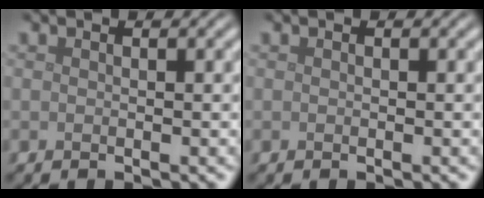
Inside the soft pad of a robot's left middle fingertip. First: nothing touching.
{"total": 0.0}